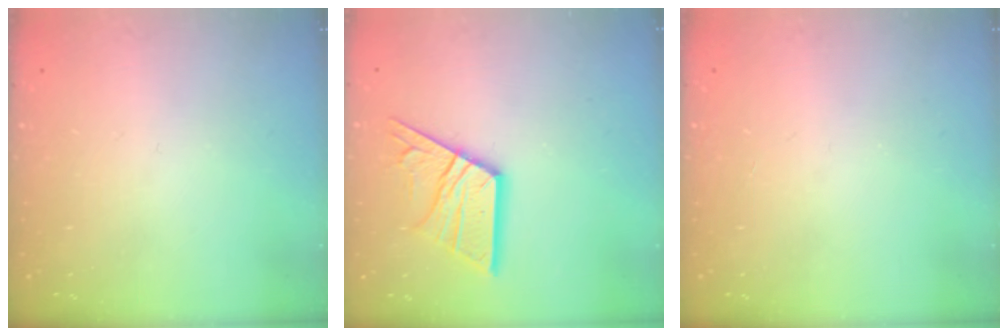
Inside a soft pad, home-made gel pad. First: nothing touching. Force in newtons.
{"total": 15.4, "press": 15.3, "slide": 1.5}
{"total": 0.0}